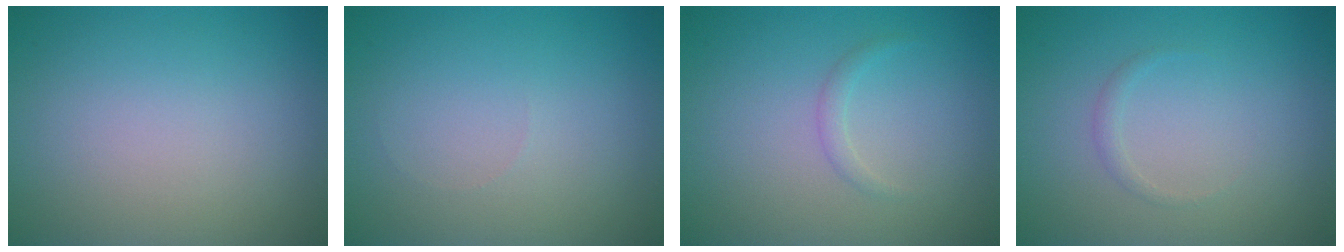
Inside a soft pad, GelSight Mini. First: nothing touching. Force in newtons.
{"total": 0.0}
{"total": 0.8, "press": 0.8, "slide": 0.0}
{"total": 0.8, "press": 0.8, "slide": 0.0}